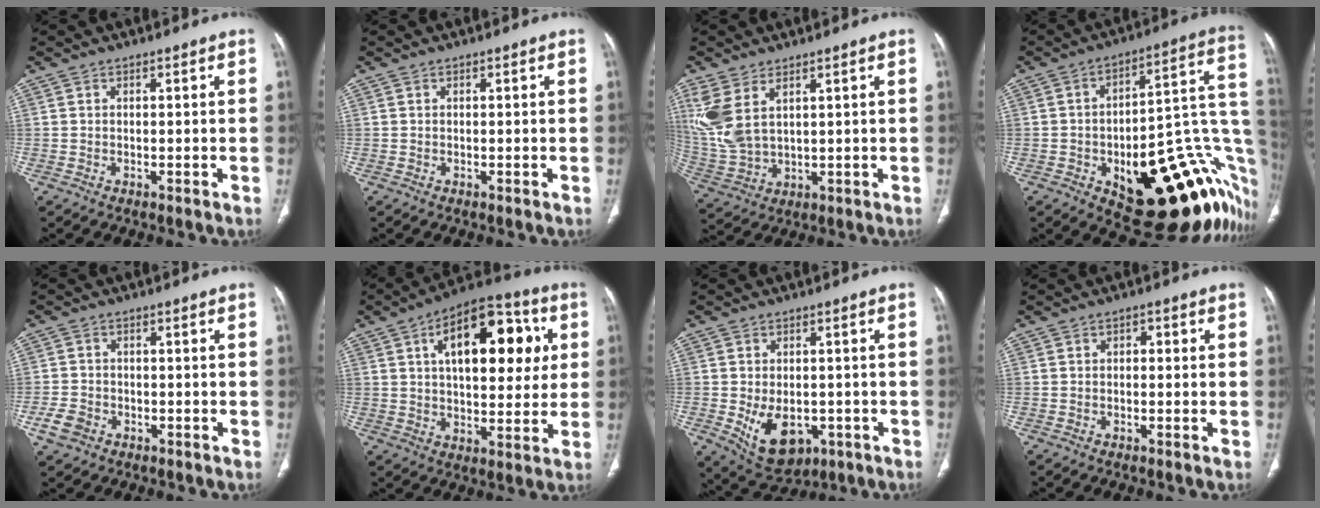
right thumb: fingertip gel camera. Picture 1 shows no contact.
{"total": 0.0}
{"total": 10.3, "force": [4.6, 5.5, 7.5], "torque": [-0.181, -0.010, 0.111]}
{"total": 30.4, "force": [-9.3, 12.8, 26.0], "torque": [-0.243, 0.056, -0.115]}
{"total": 4.1, "force": [-2.0, 3.1, 1.8], "torque": [-0.034, 0.013, -0.032]}
{"total": 21.0, "force": [5.8, 10.8, 17.1], "torque": [-0.208, 0.012, 0.078]}
{"total": 10.4, "force": [-3.0, 6.9, 7.1], "torque": [-0.098, 0.002, -0.025]}
{"total": 1.4, "force": [-0.1, 1.1, 0.9], "torque": [-0.004, 0.005, -0.007]}